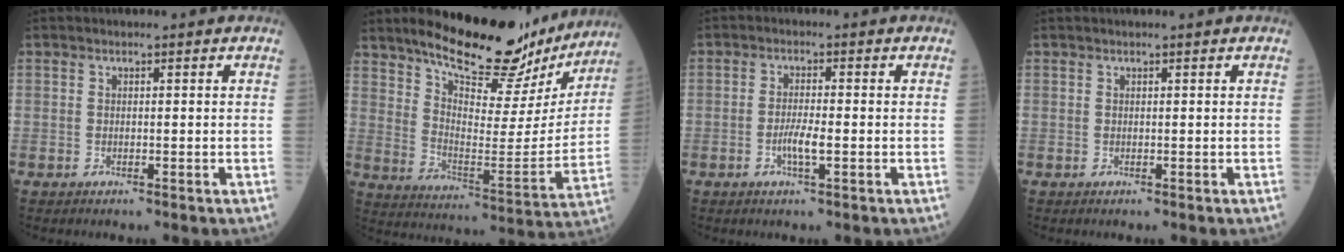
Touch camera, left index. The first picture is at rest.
{"total": 22.5, "force": [19.1, 6.3, 10.2], "torque": [-0.144, -0.027, 0.269]}
{"total": 2.9, "force": [-1.0, 0.2, 2.7], "torque": [-0.050, -0.003, -0.020]}
{"total": 1.5, "force": [1.3, 0.1, 0.7], "torque": [-0.001, 0.019, 0.019]}